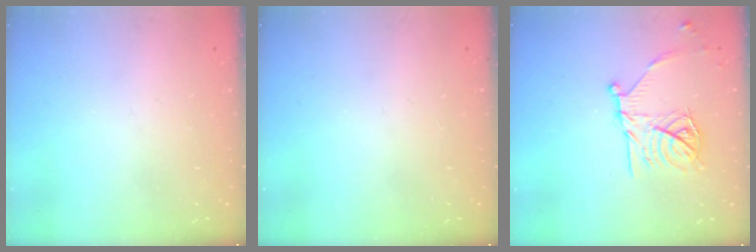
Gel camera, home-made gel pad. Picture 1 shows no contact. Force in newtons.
{"total": 0.0}
{"total": 16.4, "press": 16.4, "slide": 0.9}